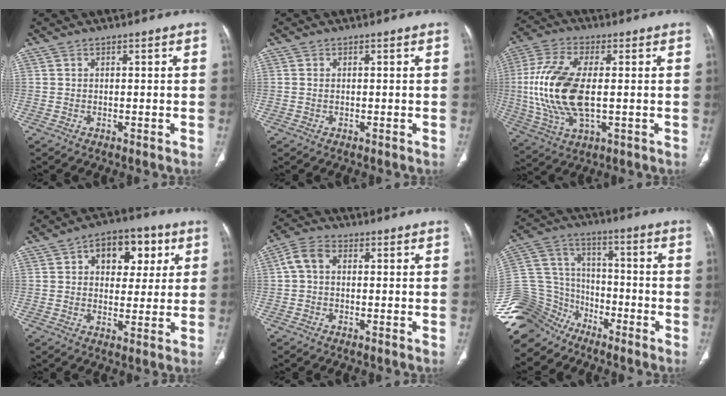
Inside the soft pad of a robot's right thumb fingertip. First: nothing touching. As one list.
[{"total": 0.7, "force": [0.0, 0.5, 0.5], "torque": [-0.012, 0.001, 0.001]}, {"total": 16.9, "force": [0.0, 7.8, 15.0], "torque": [-0.329, -0.003, 0.003]}, {"total": 11.3, "force": [3.9, 7.5, 7.5], "torque": [-0.054, 0.001, 0.052]}, {"total": 4.7, "force": [0.6, 3.3, 3.3], "torque": [-0.064, 0.014, 0.001]}, {"total": 17.3, "force": [-13.2, 10.7, 3.4], "torque": [-0.079, 0.089, -0.247]}]